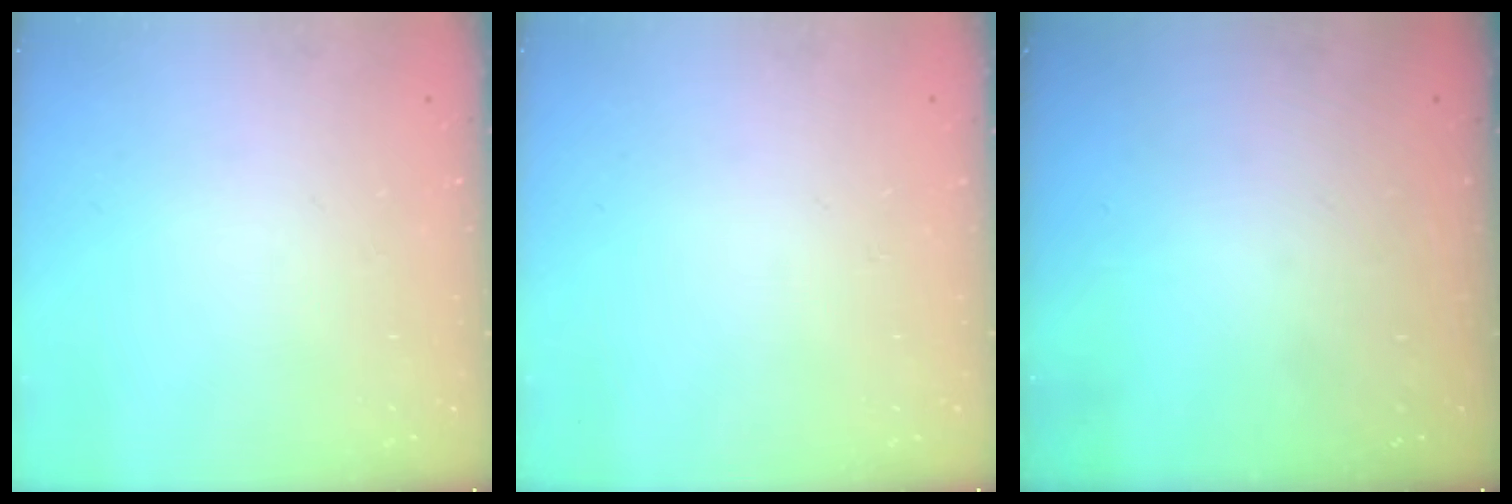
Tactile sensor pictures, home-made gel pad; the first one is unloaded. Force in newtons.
{"total": 0.0}
{"total": 0.0}